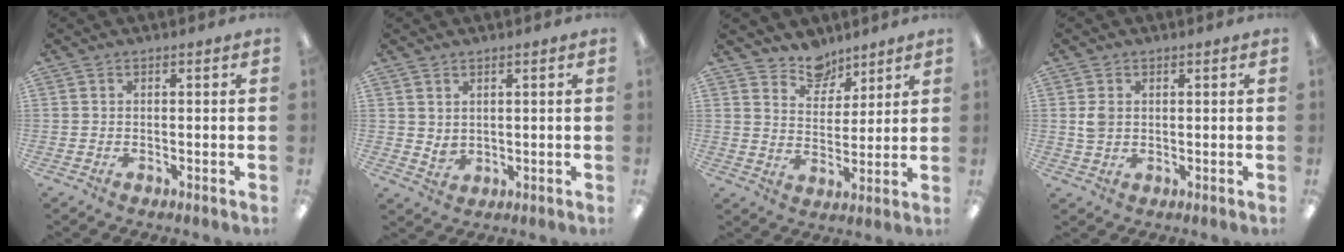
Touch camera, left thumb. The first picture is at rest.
{"total": 2.8, "force": [2.3, 1.6, 0.4], "torque": [-0.003, -0.016, 0.041]}
{"total": 8.4, "force": [7.2, 4.3, 0.9], "torque": [-0.018, -0.052, 0.135]}
{"total": 3.1, "force": [1.0, 2.5, 1.6], "torque": [-0.026, 0.001, 0.018]}